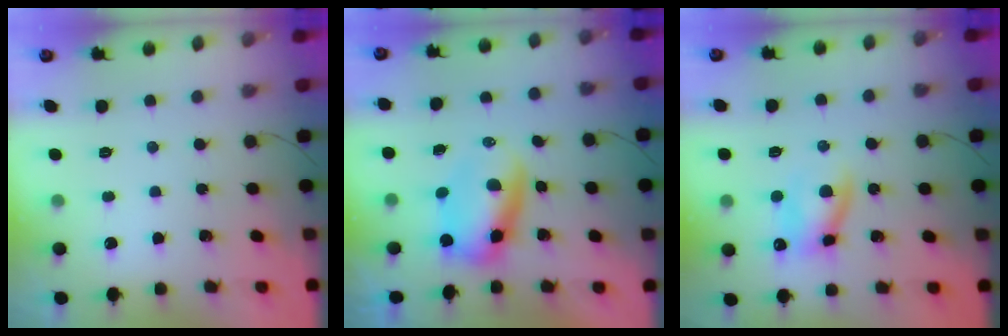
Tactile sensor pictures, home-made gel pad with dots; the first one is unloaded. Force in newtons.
{"total": 6.5, "press": 6.3, "slide": 1.5}
{"total": 9.8, "press": 9.6, "slide": 2.2}